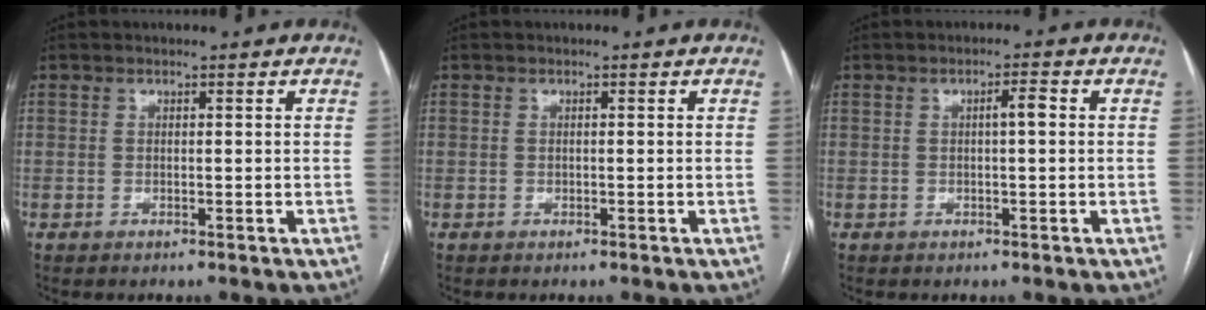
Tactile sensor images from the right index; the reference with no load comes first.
{"total": 0.0}
{"total": 2.2, "force": [0.2, 0.3, 2.2], "torque": [-0.034, 0.004, 0.003]}